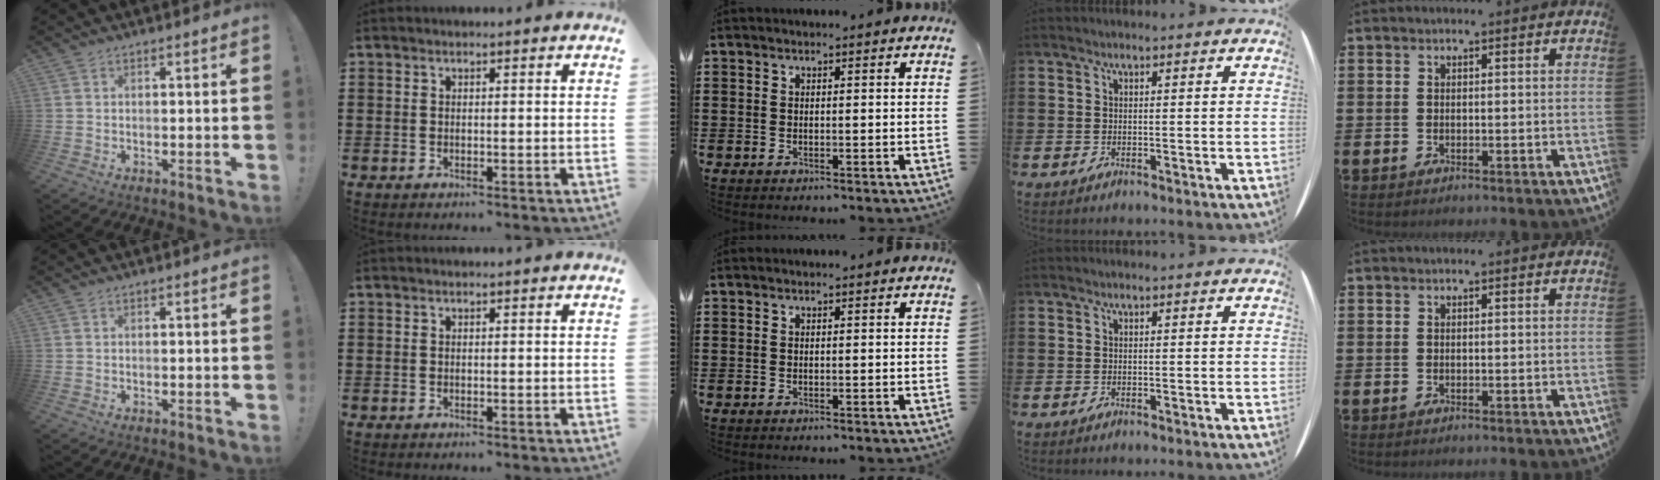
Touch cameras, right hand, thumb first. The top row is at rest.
{}